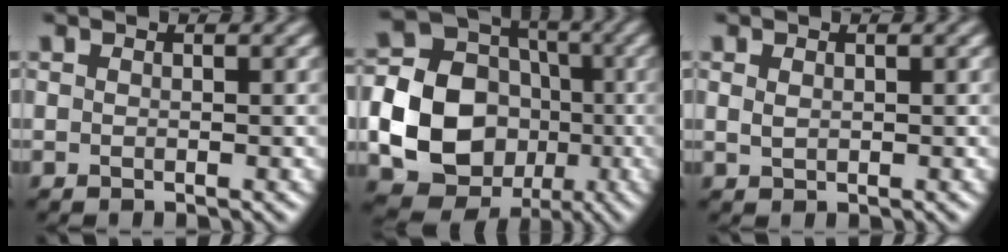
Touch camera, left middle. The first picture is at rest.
{"total": 15.6, "force": [-2.4, 13.9, 6.7], "torque": [-0.146, -0.014, -0.059]}
{"total": 0.9, "force": [0.3, 0.6, 0.6], "torque": [-0.016, -0.001, 0.008]}